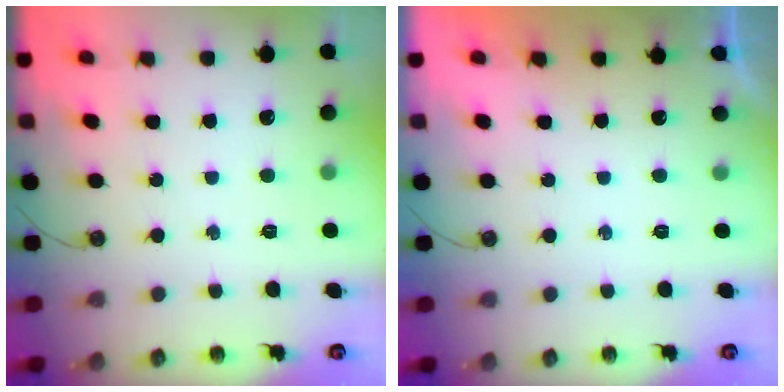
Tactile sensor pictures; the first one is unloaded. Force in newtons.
{"total": 0.0}